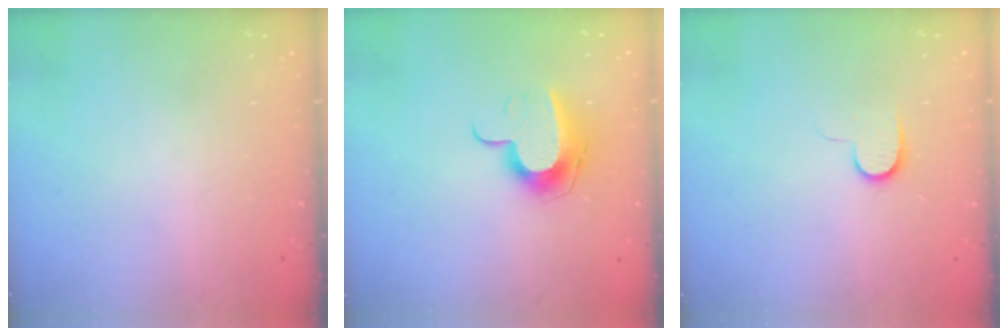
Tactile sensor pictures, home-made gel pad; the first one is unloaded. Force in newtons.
{"total": 10.8, "press": 10.8, "slide": 0.6}
{"total": 6.1, "press": 6.1, "slide": 0.8}